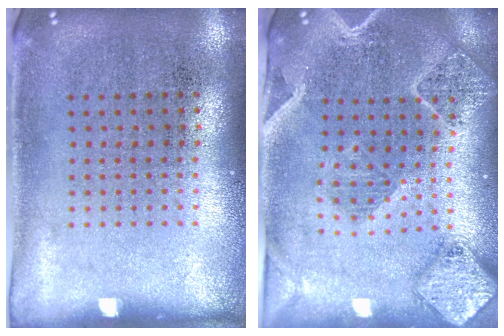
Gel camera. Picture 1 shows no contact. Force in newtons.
{"total": 2.3, "press": 2.1, "slide": 0.9}